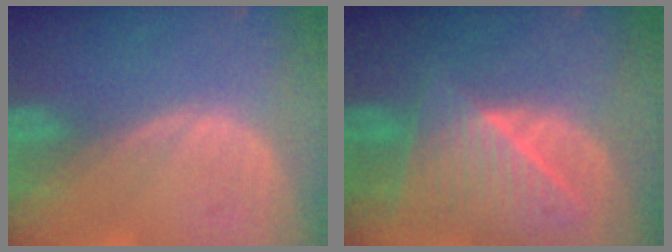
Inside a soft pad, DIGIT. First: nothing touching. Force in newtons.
{"total": 8.8, "press": 7.8, "slide": 4.0}